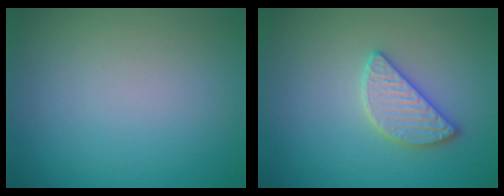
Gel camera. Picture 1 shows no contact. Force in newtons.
{"total": 2.8, "press": 2.8, "slide": 0.2}